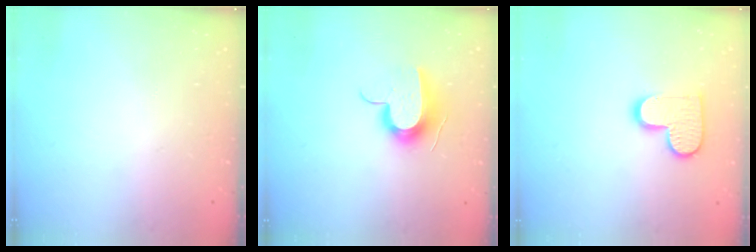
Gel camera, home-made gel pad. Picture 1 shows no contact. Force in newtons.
{"total": 11.3, "press": 11.3, "slide": 0.4}
{"total": 11.7, "press": 11.6, "slide": 0.6}